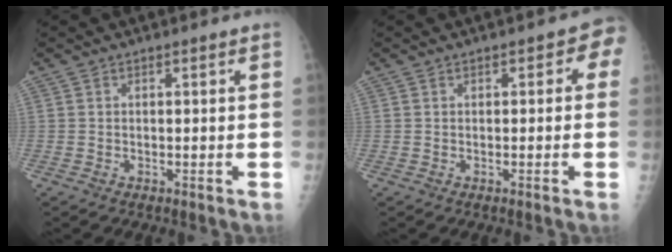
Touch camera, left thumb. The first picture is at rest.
{"total": 2.7, "force": [0.4, 2.0, 1.8], "torque": [0.000, 0.007, -0.004]}